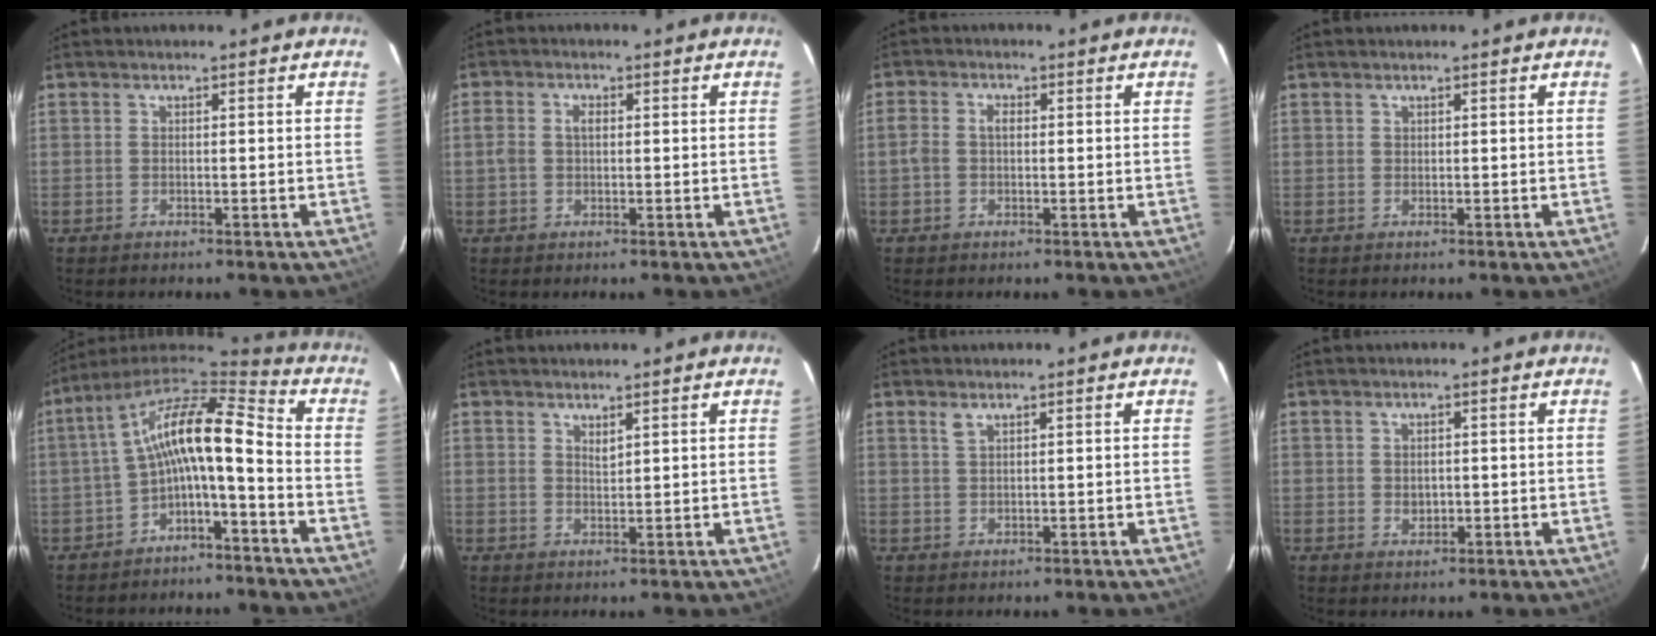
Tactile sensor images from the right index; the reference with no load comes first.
{"total": 2.7, "force": [0.1, 1.9, 2.0], "torque": [-0.039, 0.007, -0.001]}
{"total": 2.9, "force": [-0.2, 2.0, 2.1], "torque": [-0.041, 0.008, -0.007]}
{"total": 0.0}
{"total": 13.2, "force": [-2.9, 4.0, 12.2], "torque": [-0.241, 0.025, -0.059]}
{"total": 1.4, "force": [1.2, 0.4, 0.7], "torque": [-0.011, 0.000, 0.021]}
{"total": 1.2, "force": [0.8, 0.3, 0.7], "torque": [-0.014, 0.002, 0.017]}
{"total": 2.0, "force": [-0.1, 1.6, 1.1], "torque": [-0.016, 0.000, 0.000]}